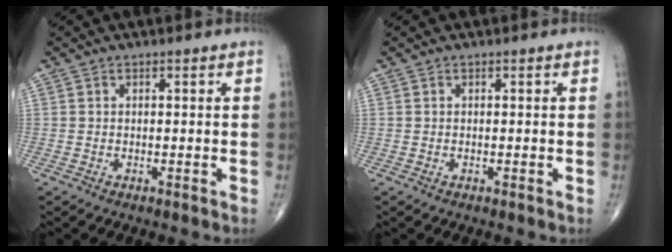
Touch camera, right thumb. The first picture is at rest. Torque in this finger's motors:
{"motor_torque": [0.02, -0.37, -0.28, -0.17, 0.00]}